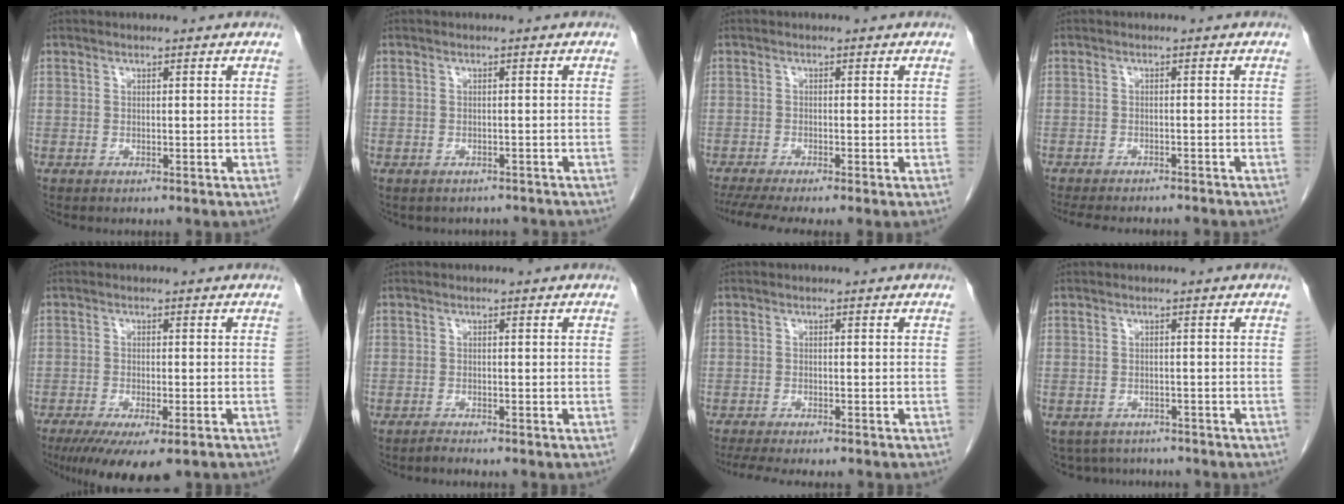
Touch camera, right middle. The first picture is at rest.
{"total": 3.6, "force": [-3.1, 1.7, 0.5], "torque": [-0.006, 0.007, -0.036]}
{"total": 6.6, "force": [-5.2, 0.2, 4.1], "torque": [-0.061, -0.011, -0.085]}
{"total": 11.8, "force": [-10.4, 2.8, 4.8], "torque": [-0.075, -0.010, -0.131]}
{"total": 10.2, "force": [-7.0, 2.1, 7.2], "torque": [-0.107, -0.024, -0.107]}
{"total": 0.8, "force": [-0.8, -0.2, 0.1], "torque": [-0.002, -0.002, -0.014]}
{"total": 8.6, "force": [-7.4, 1.3, 4.3], "torque": [-0.063, -0.011, -0.108]}
{"total": 6.6, "force": [-5.7, 3.1, 1.0], "torque": [-0.013, 0.000, -0.073]}